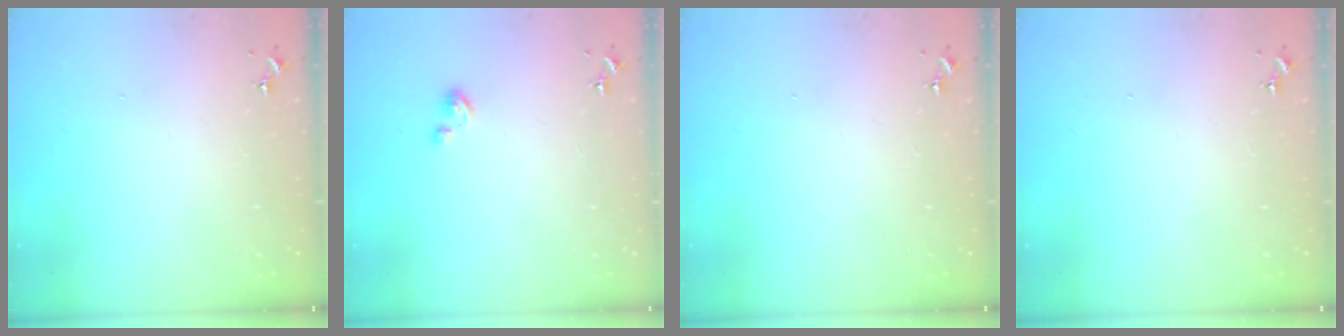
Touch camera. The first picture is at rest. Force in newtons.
{"total": 2.4, "press": 2.4, "slide": 0.2}
{"total": 0.0}
{"total": 0.0}